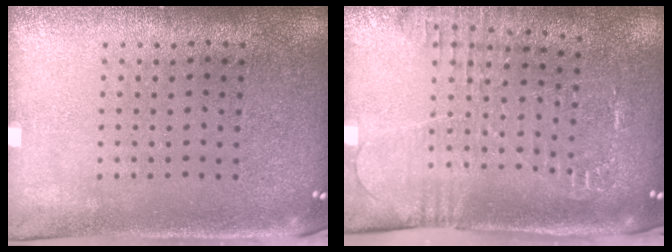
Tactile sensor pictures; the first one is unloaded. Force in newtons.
{"total": 1.9, "press": 1.9, "slide": 0.4}